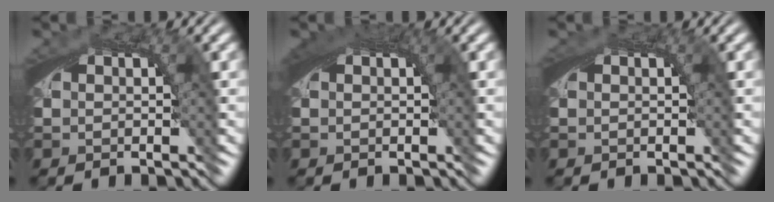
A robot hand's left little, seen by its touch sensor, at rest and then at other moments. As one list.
[{"total": 1.9, "force": [0.8, 0.3, 1.7], "torque": [-0.022, 0.006, 0.012]}, {"total": 0.5, "force": [0.2, 0.1, 0.5], "torque": [-0.008, 0.002, 0.004]}]